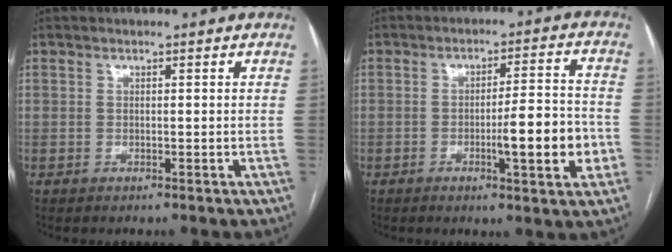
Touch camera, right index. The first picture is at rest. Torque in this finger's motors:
{"motor_torque": [1.30, -0.28, 0.60, 0.11]}